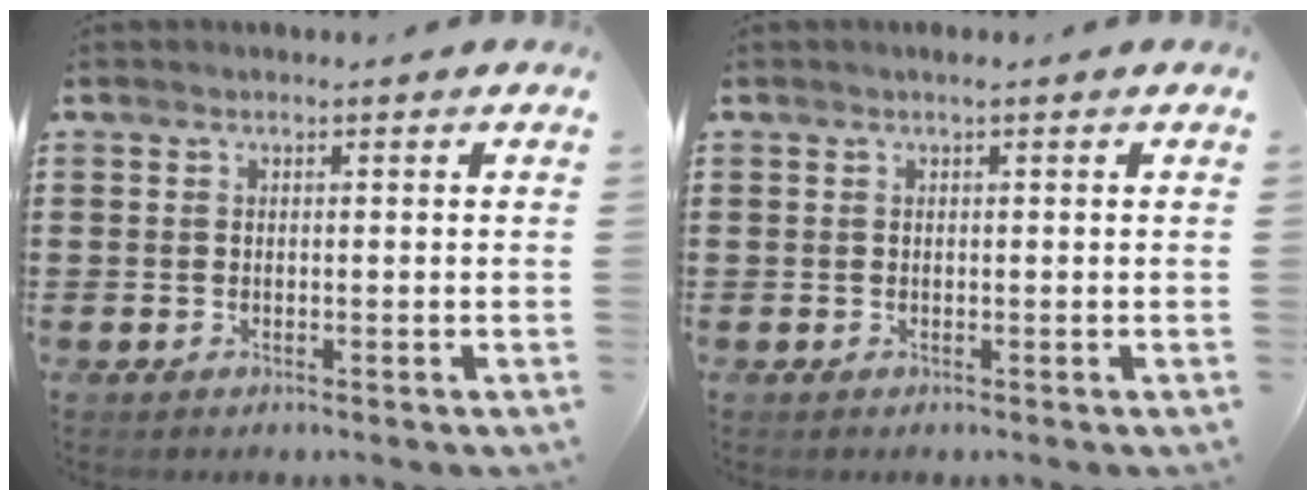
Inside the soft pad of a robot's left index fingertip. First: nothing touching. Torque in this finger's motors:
{"motor_torque": [0.20, -0.14, 0.06, 0.00]}